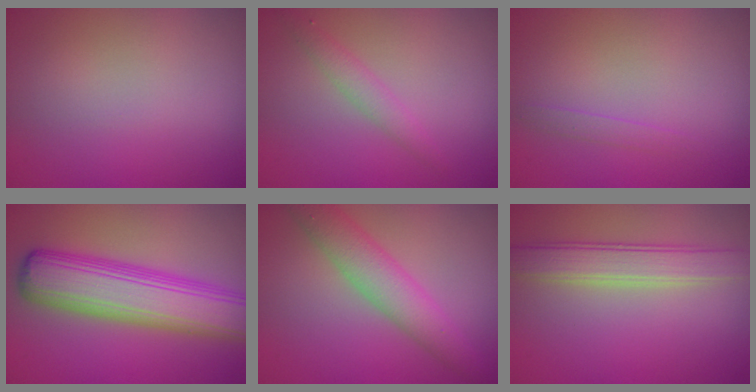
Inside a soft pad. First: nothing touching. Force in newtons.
{"total": 1.7, "press": 1.7, "slide": 0.0}
{"total": 0.7, "press": 0.7, "slide": 0.1}
{"total": 9.3, "press": 9.3, "slide": 0.3}
{"total": 4.4, "press": 4.4, "slide": 0.1}
{"total": 3.8, "press": 3.7, "slide": 0.4}